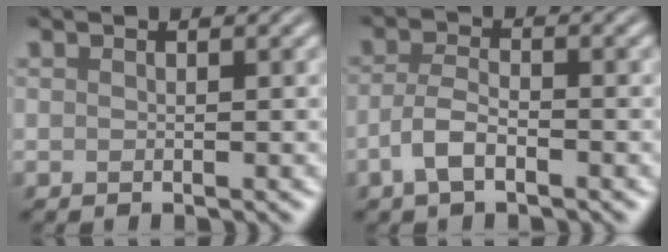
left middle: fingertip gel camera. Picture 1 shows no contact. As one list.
[{"total": 2.9, "force": [-1.4, 1.1, 2.3], "torque": [-0.047, 0.005, -0.034]}]